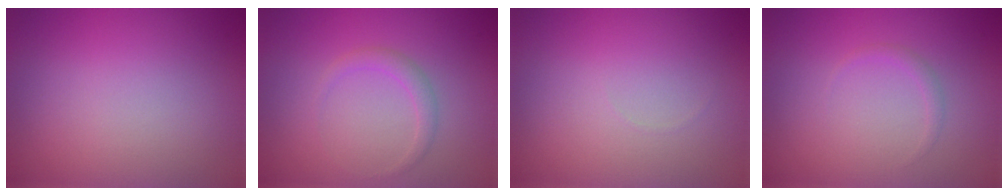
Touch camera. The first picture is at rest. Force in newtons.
{"total": 1.3, "press": 1.3, "slide": 0.1}
{"total": 0.0}
{"total": 0.7, "press": 0.7, "slide": 0.0}